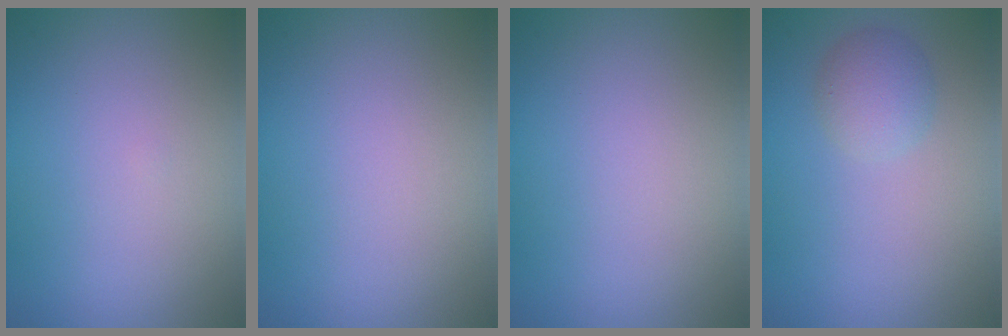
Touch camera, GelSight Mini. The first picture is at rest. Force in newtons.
{"total": 0.0}
{"total": 0.0}
{"total": 2.4, "press": 2.4, "slide": 0.2}